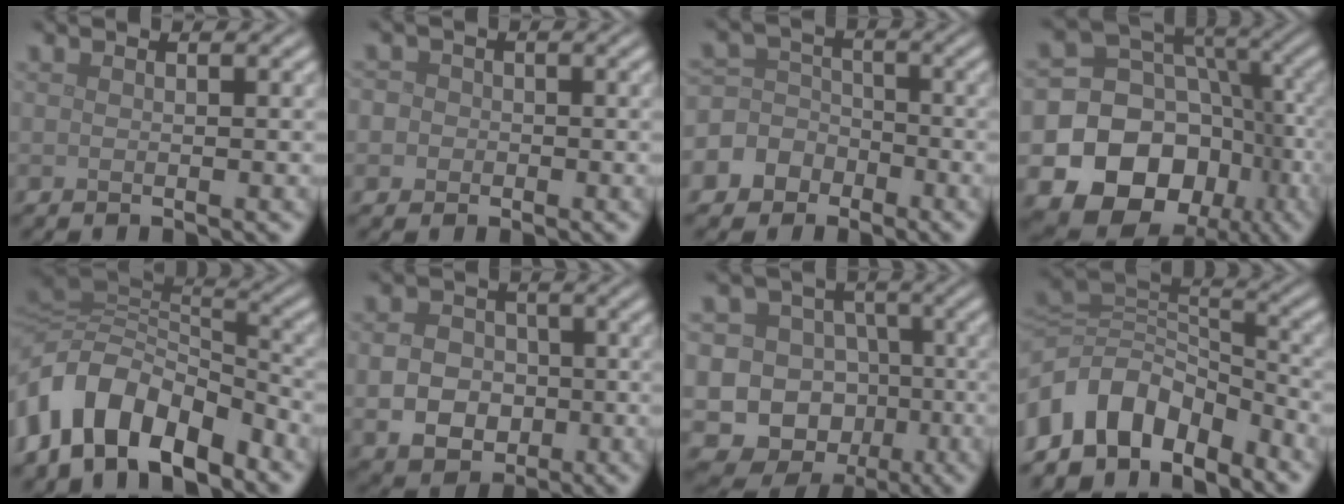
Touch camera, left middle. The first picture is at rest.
{"total": 3.3, "force": [0.1, 3.1, 1.2], "torque": [0.004, 0.025, -0.034]}
{"total": 6.7, "force": [-2.9, 5.9, 1.2], "torque": [-0.020, 0.013, -0.075]}
{"total": 18.2, "force": [-7.1, 15.5, 6.5], "torque": [-0.111, -0.033, -0.125]}
{"total": 10.6, "force": [-5.1, 6.4, 6.8], "torque": [-0.119, 0.007, -0.101]}
{"total": 5.4, "force": [-1.1, 4.5, 2.8], "torque": [-0.058, -0.009, -0.026]}
{"total": 16.6, "force": [-5.4, 15.1, 4.2], "torque": [-0.101, -0.010, -0.091]}
{"total": 9.4, "force": [-5.8, 5.9, 4.4], "torque": [-0.073, 0.002, -0.112]}